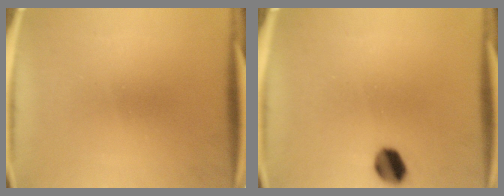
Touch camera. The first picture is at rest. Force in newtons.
{"total": 5.6}